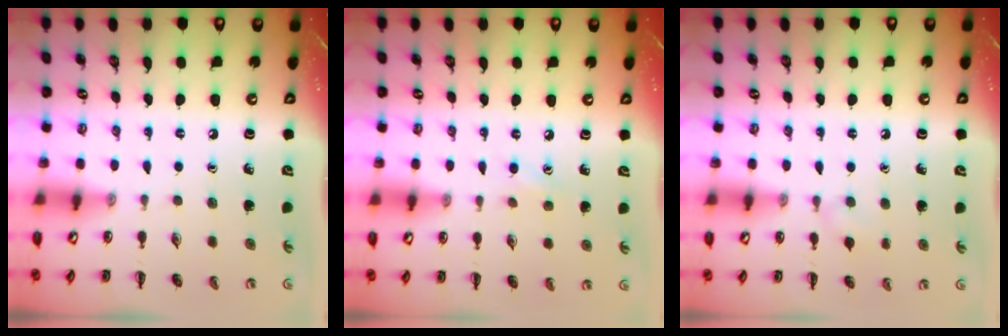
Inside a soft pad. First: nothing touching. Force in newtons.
{"total": 2.0, "press": 1.9, "slide": 0.6}
{"total": 6.0, "press": 5.7, "slide": 2.0}